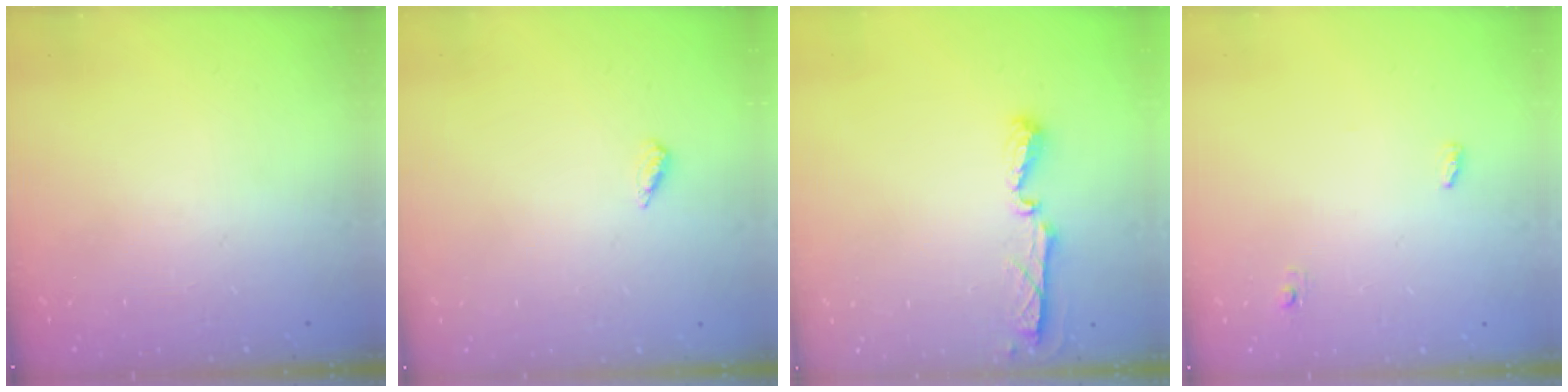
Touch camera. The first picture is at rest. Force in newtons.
{"total": 2.6, "press": 2.2, "slide": 1.3}
{"total": 5.6, "press": 5.5, "slide": 0.6}
{"total": 3.5, "press": 3.4, "slide": 0.9}